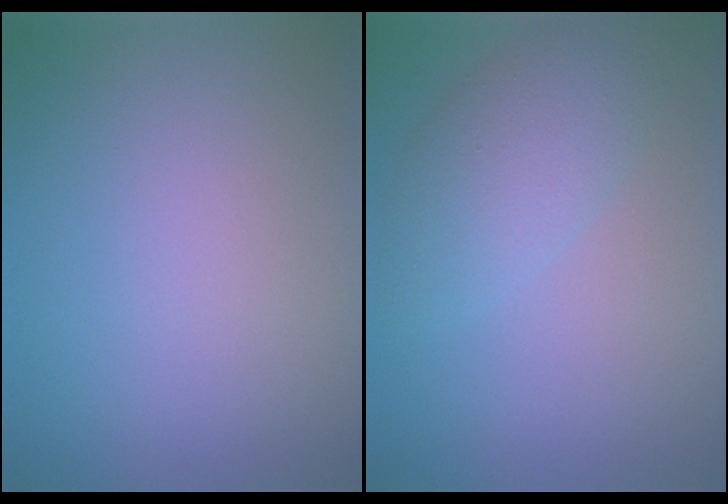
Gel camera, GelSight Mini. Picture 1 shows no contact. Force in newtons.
{"total": 3.8, "press": 3.8, "slide": 0.2}